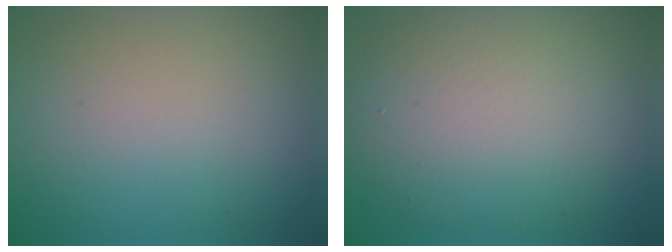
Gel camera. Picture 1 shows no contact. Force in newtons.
{"total": 8.5, "press": 8.5, "slide": 0.3}